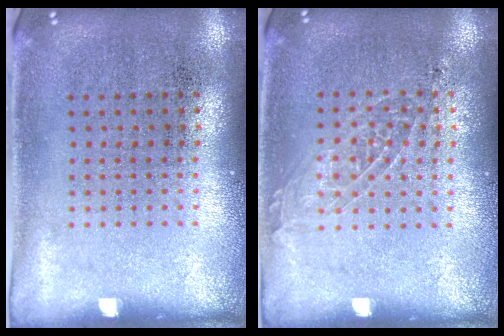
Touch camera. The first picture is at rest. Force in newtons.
{"total": 1.1, "press": 1.0, "slide": 0.3}